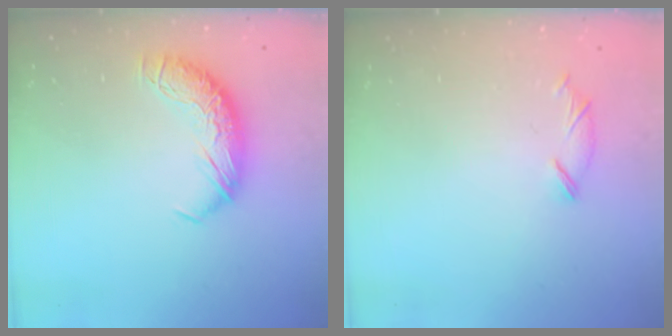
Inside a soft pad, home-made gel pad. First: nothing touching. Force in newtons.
{"total": 5.5, "press": 5.5, "slide": 0.7}